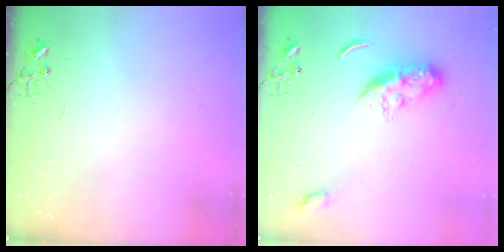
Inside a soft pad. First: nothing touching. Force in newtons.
{"total": 9.5, "press": 9.5, "slide": 0.2}